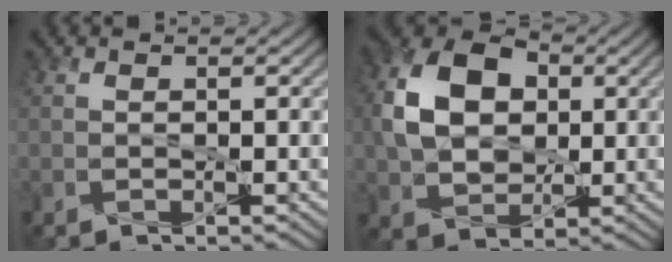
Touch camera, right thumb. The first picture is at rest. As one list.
[{"total": 10.5, "force": [1.4, 7.6, 7.1], "torque": [-0.162, 0.014, 0.020]}]